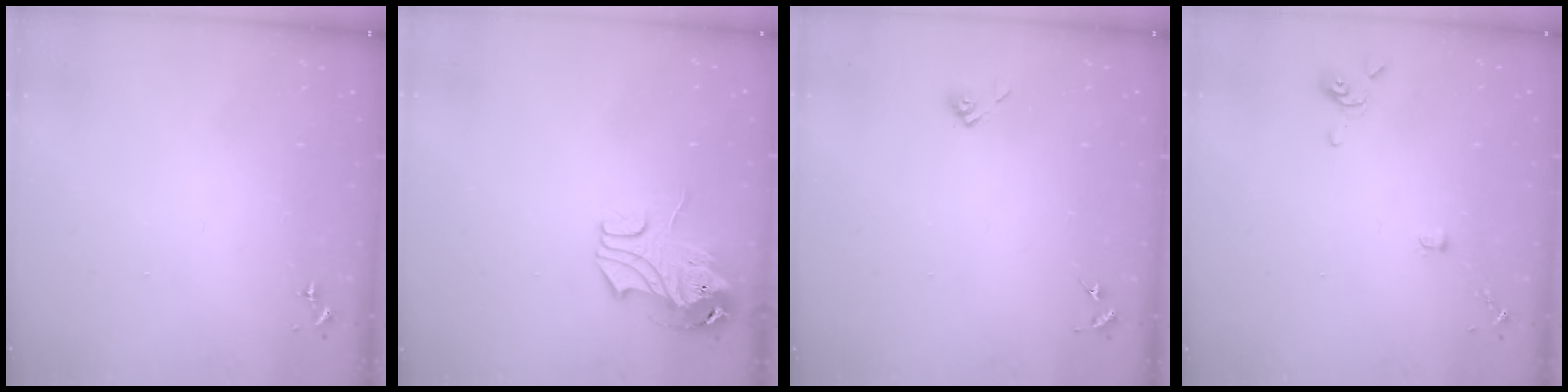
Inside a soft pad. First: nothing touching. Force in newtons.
{"total": 9.5, "press": 9.4, "slide": 1.2}
{"total": 4.7, "press": 4.2, "slide": 2.2}
{"total": 3.4, "press": 3.4, "slide": 0.7}